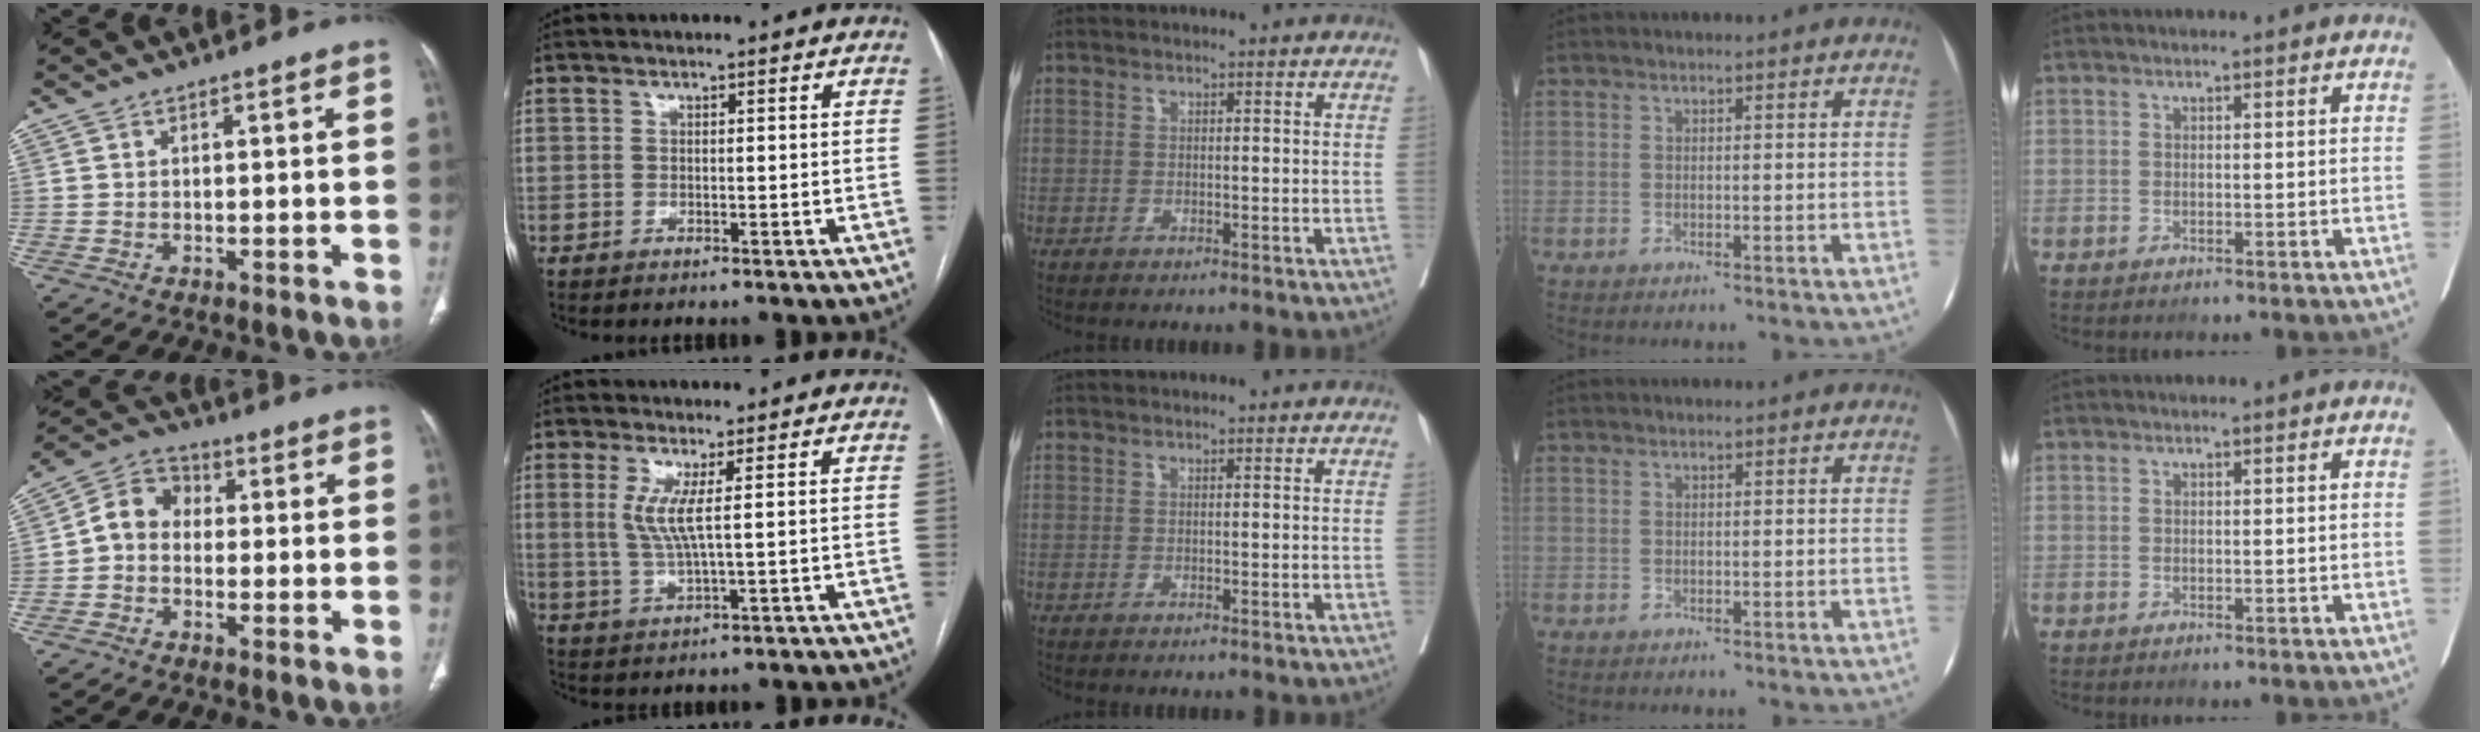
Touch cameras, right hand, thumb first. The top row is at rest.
{"thumb": {"total": 6.9, "force": [-0.6, 5.7, 3.8], "torque": [-0.049, 0.027, -0.031]}, "index": {"total": 4.7, "force": [1.2, 0.0, 4.5], "torque": [-0.103, -0.002, 0.029]}}